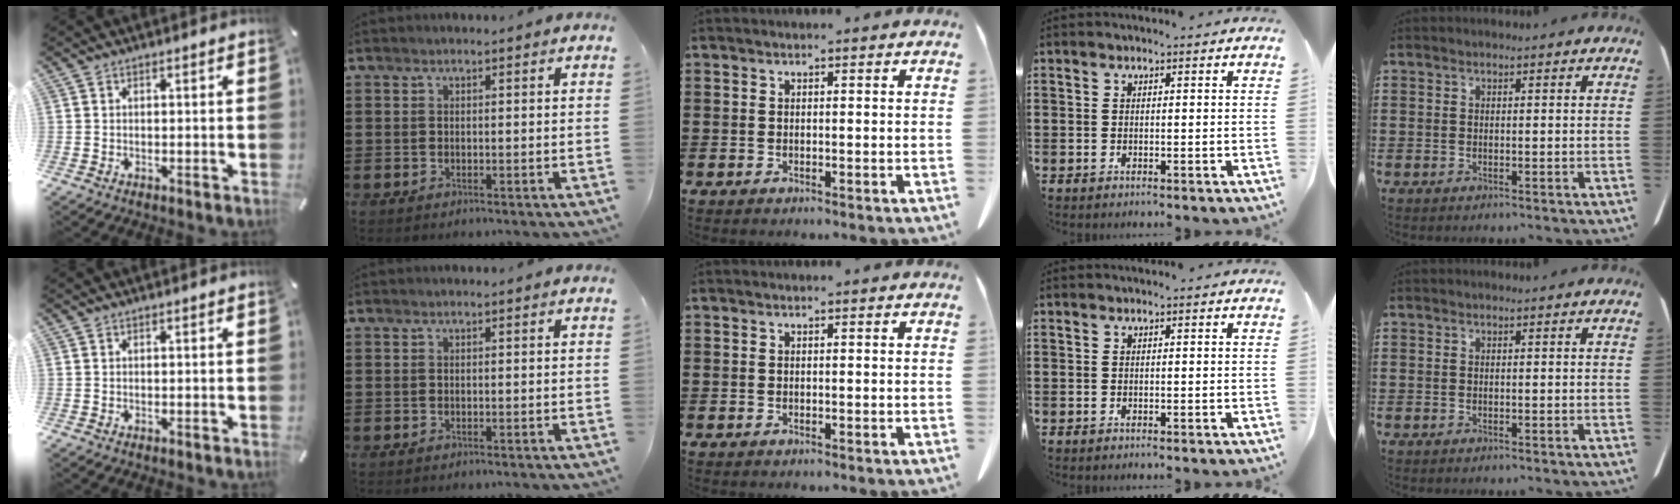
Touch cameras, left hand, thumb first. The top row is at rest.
{}